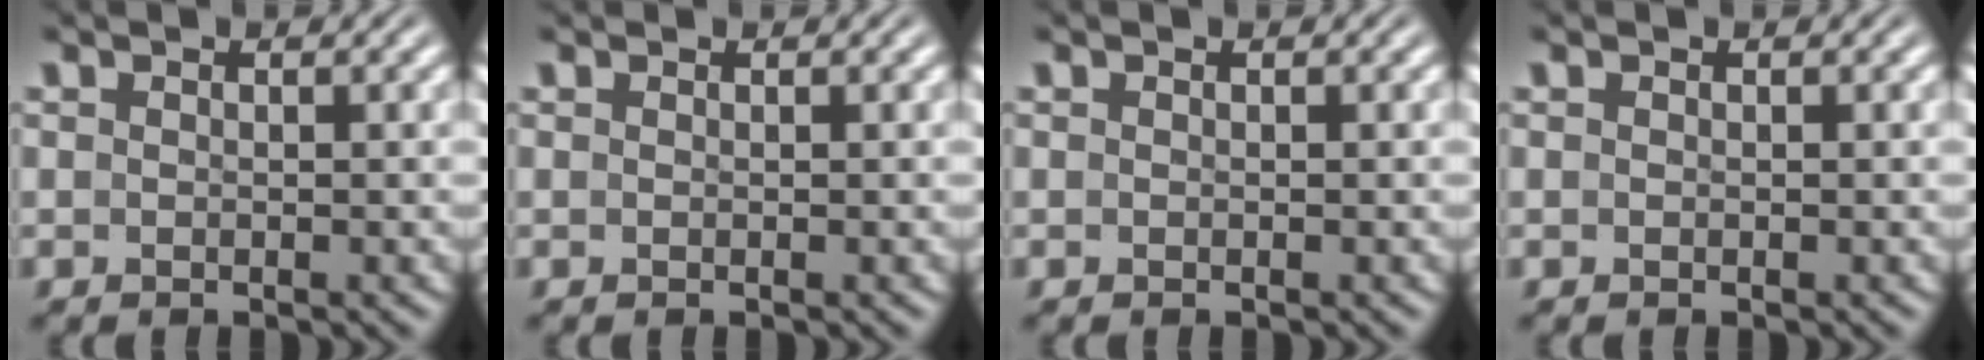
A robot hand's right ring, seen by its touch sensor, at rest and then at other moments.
{"total": 0.0}
{"total": 0.0}
{"total": 0.0}